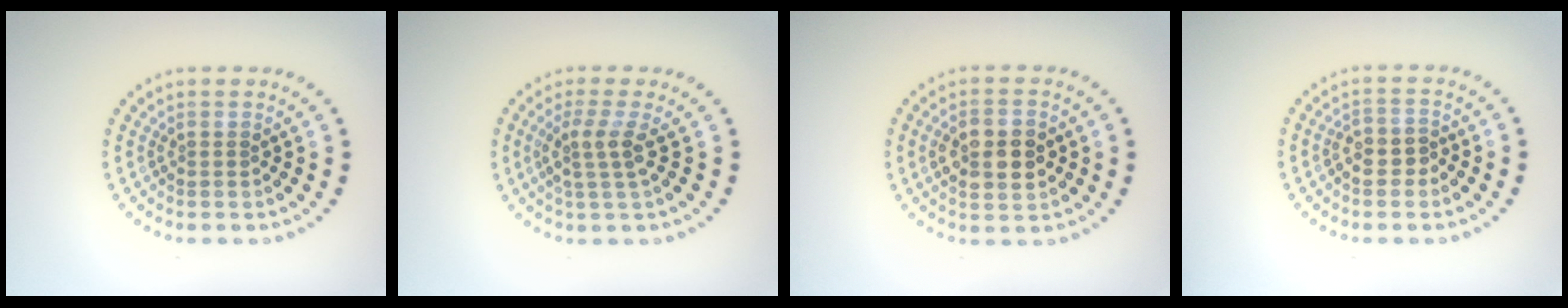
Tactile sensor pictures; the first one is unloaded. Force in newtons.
{"total": 2.6, "press": 2.0, "slide": 1.6}
{"total": 4.9, "press": 4.9, "slide": 0.1}
{"total": 2.4, "press": 2.2, "slide": 0.8}